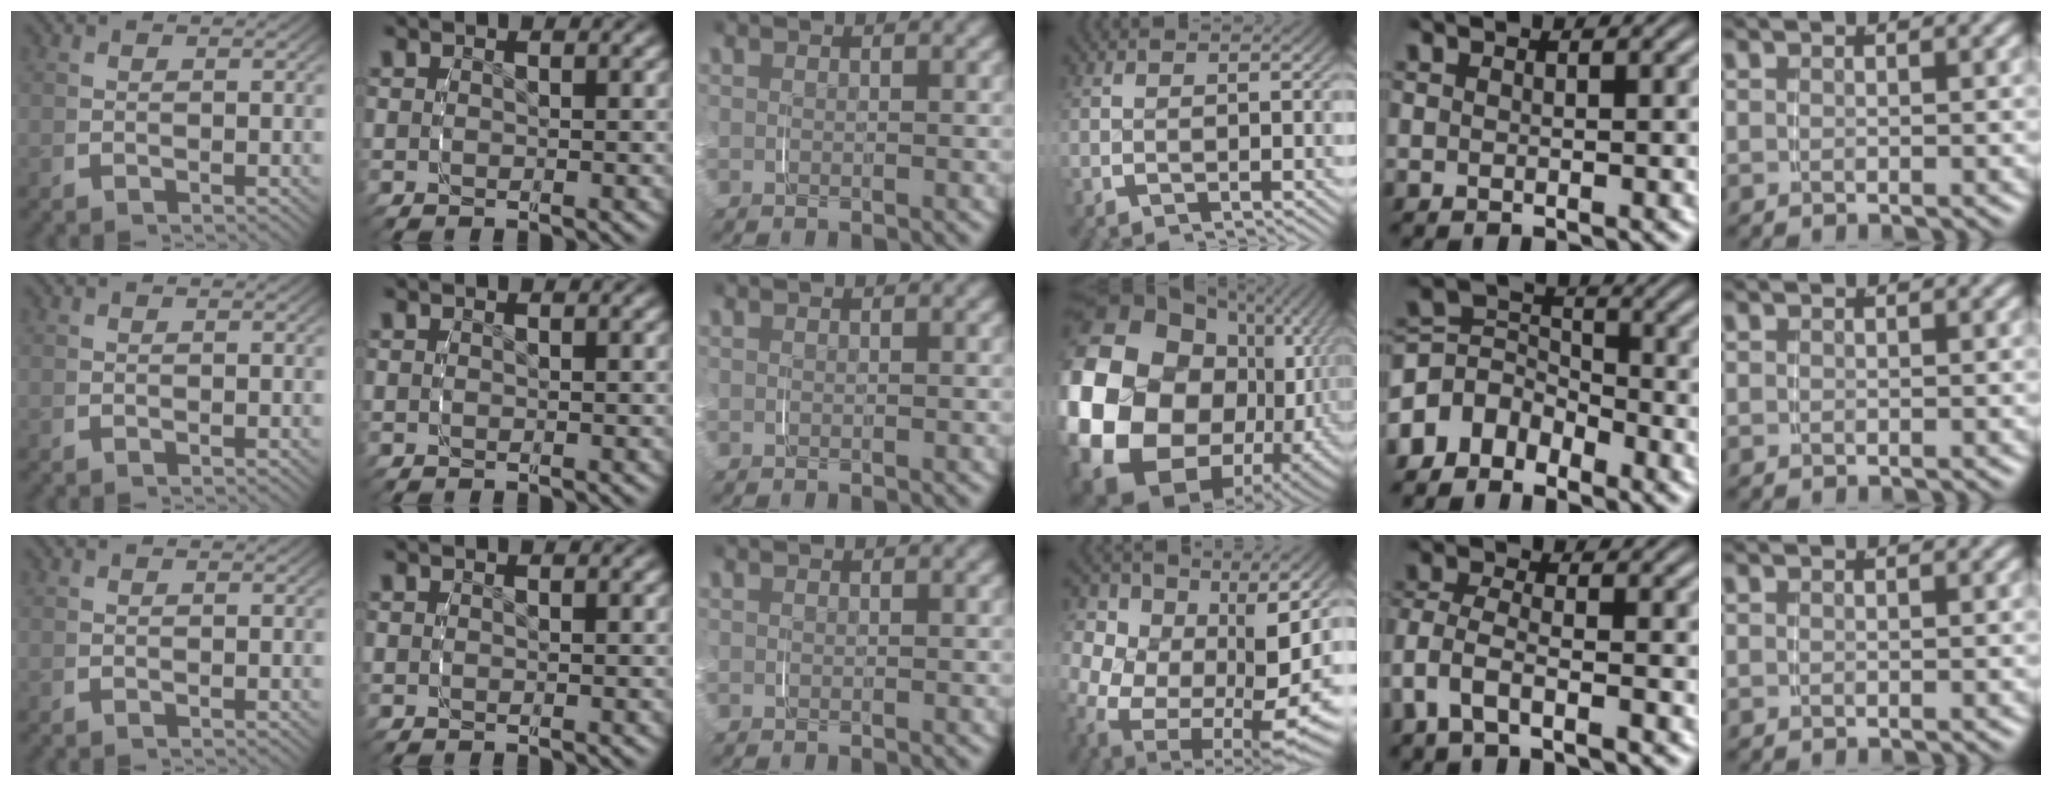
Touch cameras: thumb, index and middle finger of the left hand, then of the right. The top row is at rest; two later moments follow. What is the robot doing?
{"motion": "grasp_and_lifting", "object": "jacket"}